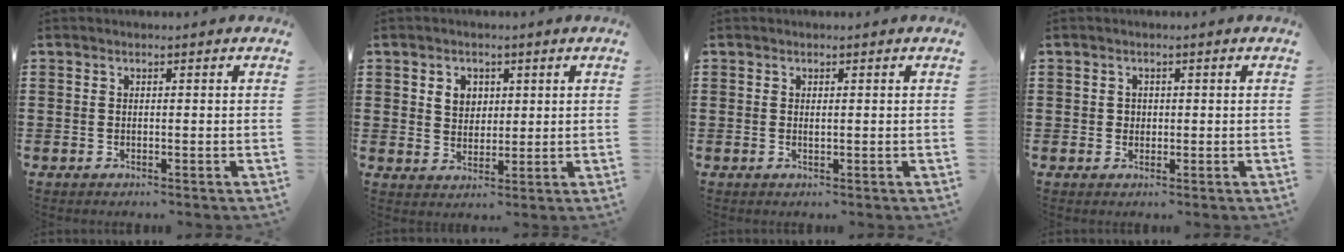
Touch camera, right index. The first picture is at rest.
{"total": 3.4, "force": [1.3, 2.8, 1.4], "torque": [-0.039, 0.011, 0.022]}
{"total": 0.5, "force": [0.1, 0.0, 0.5], "torque": [-0.011, -0.003, 0.002]}
{"total": 1.2, "force": [0.2, 1.1, 0.3], "torque": [-0.009, 0.005, 0.003]}